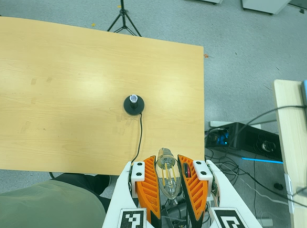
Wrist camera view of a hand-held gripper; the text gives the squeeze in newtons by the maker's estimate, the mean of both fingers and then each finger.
{"total": 19.8, "left": 21.8, "right": 17.8}